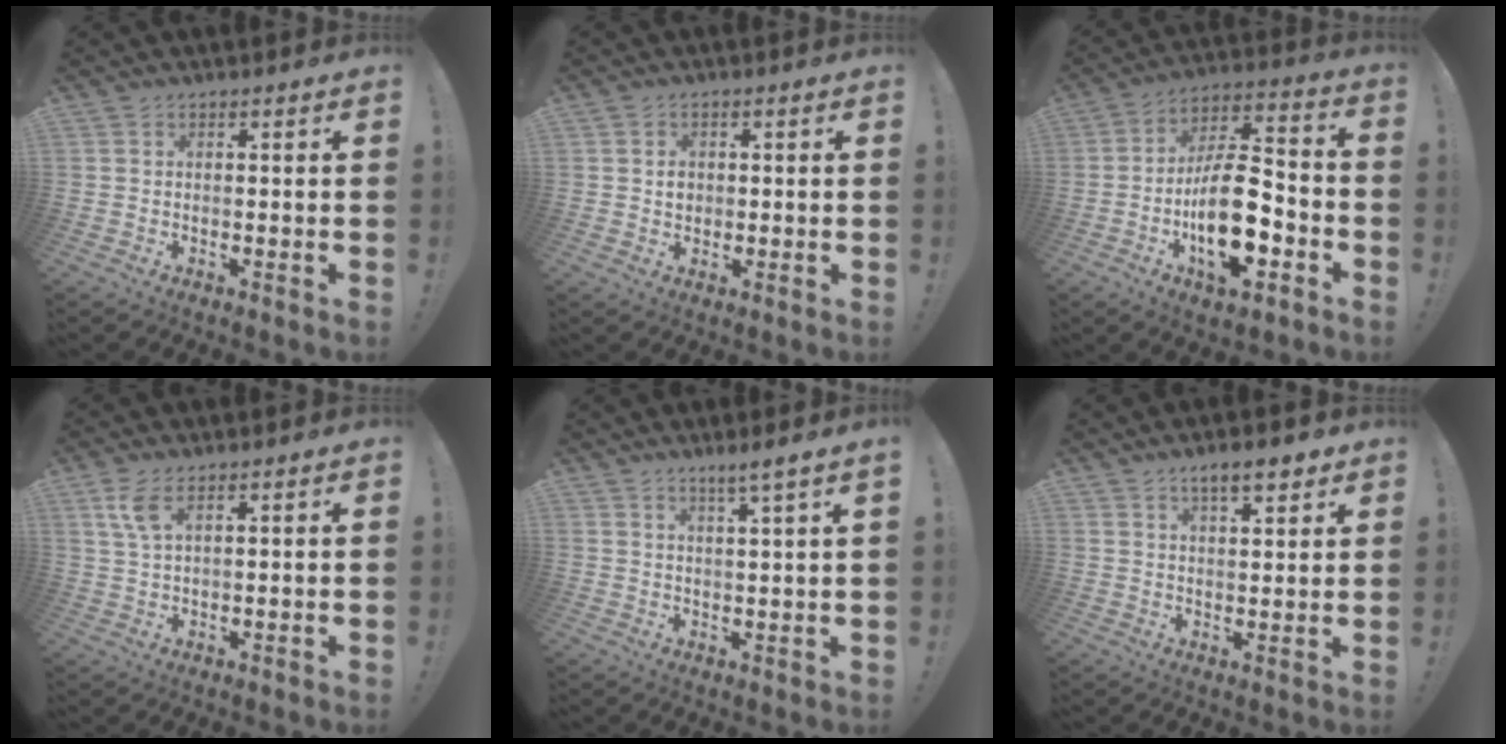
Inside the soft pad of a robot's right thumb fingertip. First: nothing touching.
{"total": 3.0, "force": [0.2, 2.7, 1.4], "torque": [-0.012, -0.001, 0.002]}
{"total": 19.7, "force": [-6.0, 9.1, 16.4], "torque": [-0.285, 0.031, -0.094]}
{"total": 5.6, "force": [2.8, 1.9, 4.5], "torque": [-0.085, -0.003, 0.051]}
{"total": 4.0, "force": [2.8, -1.0, 2.6], "torque": [-0.037, -0.019, 0.042]}
{"total": 6.5, "force": [4.4, 2.2, 4.3], "torque": [-0.056, -0.022, 0.073]}